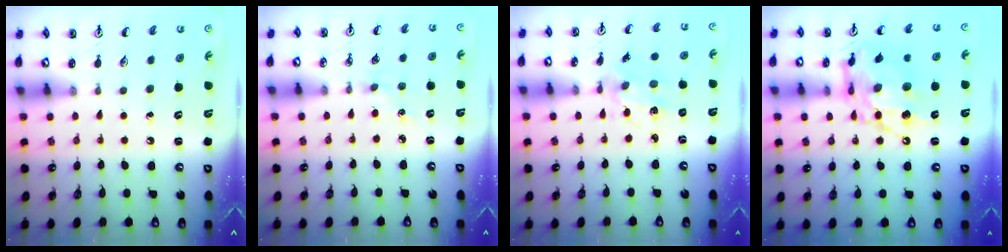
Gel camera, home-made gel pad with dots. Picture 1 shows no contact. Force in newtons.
{"total": 2.5, "press": 2.5, "slide": 0.4}
{"total": 3.3, "press": 3.3, "slide": 0.1}
{"total": 14.3, "press": 14.3, "slide": 1.4}